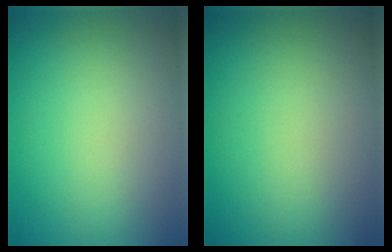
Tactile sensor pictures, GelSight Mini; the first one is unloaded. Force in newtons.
{"total": 0.0}